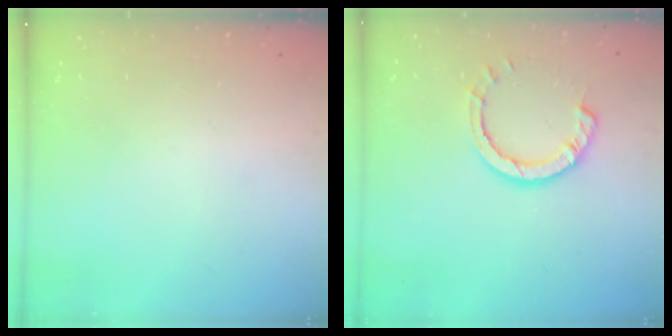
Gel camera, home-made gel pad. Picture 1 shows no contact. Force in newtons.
{"total": 6.3, "press": 6.3, "slide": 0.6}